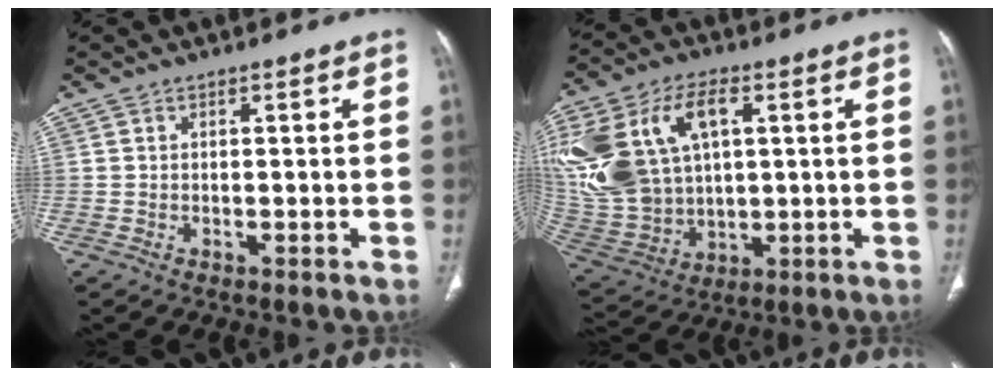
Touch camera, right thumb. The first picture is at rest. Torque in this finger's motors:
{"motor_torque": [0.44, 0.79, 1.56, 1.22, 0.31]}